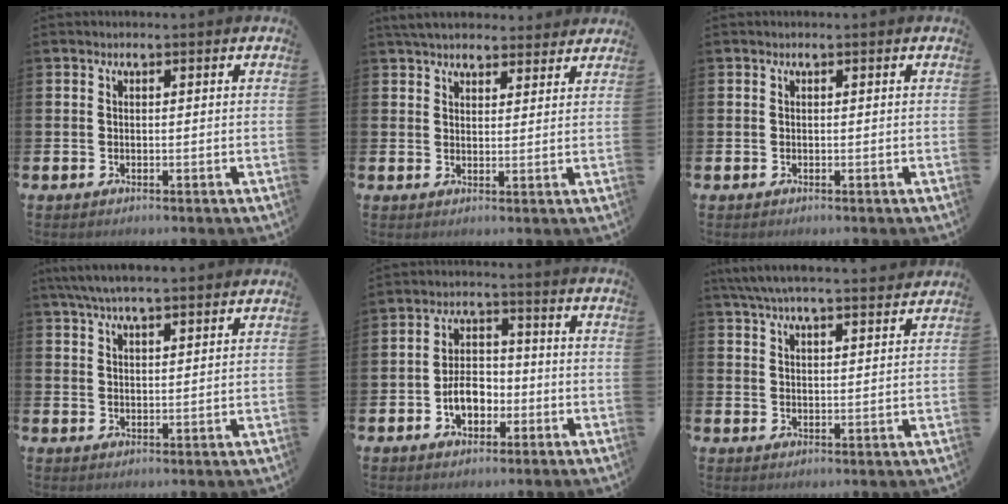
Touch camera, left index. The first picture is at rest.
{"total": 5.0, "force": [4.7, 1.3, 0.9], "torque": [-0.024, -0.018, 0.087]}
{"total": 0.0}
{"total": 5.6, "force": [5.1, 0.7, 2.1], "torque": [-0.053, -0.010, 0.094]}
{"total": 5.4, "force": [-1.9, 3.6, 3.5], "torque": [-0.042, 0.003, -0.041]}
{"total": 6.1, "force": [5.8, 0.3, 1.8], "torque": [-0.059, -0.021, 0.108]}